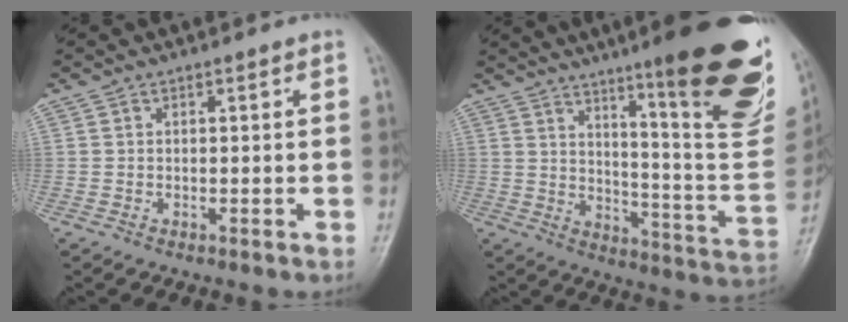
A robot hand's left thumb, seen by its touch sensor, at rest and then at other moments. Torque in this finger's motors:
{"motor_torque": [3.22, 1.46, 1.51, -1.26, 0.36]}